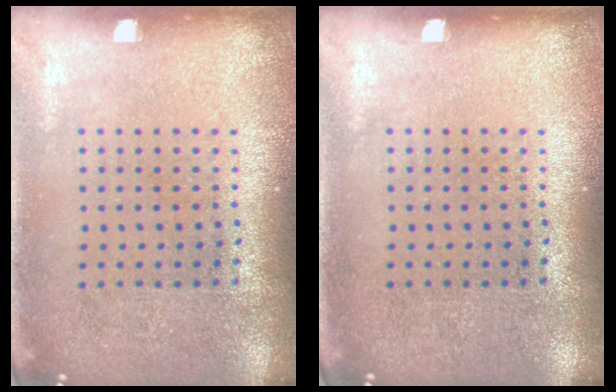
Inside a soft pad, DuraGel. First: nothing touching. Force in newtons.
{"total": 0.0}